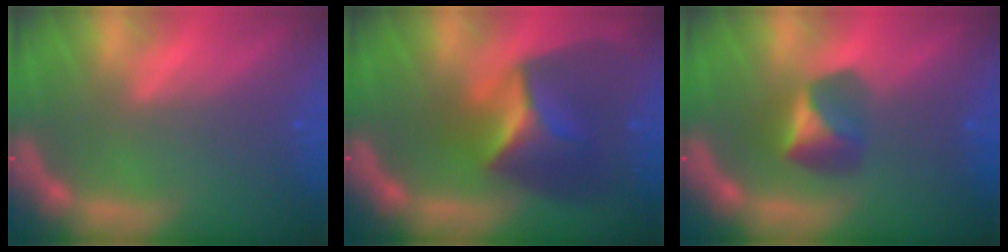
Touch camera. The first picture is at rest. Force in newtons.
{"total": 7.9}
{"total": 3.4}